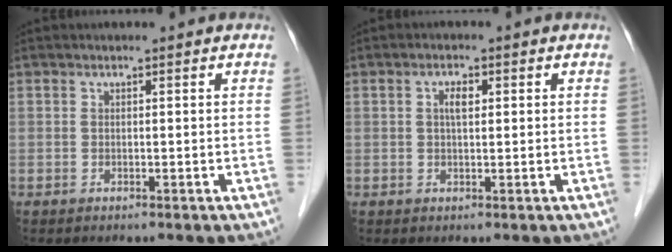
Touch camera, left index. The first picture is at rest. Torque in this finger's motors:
{"motor_torque": [0.00, 0.00, 0.00, 0.01]}